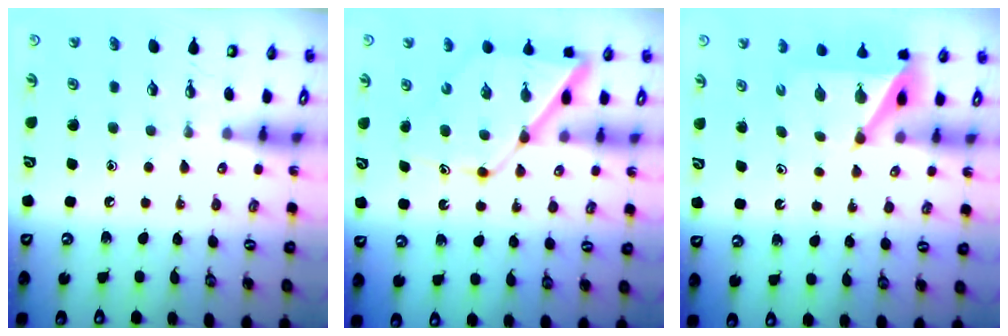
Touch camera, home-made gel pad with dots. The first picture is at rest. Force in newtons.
{"total": 12.6, "press": 12.6, "slide": 1.1}
{"total": 5.9, "press": 5.9, "slide": 0.3}